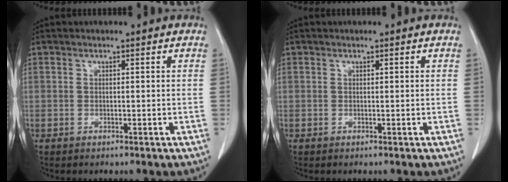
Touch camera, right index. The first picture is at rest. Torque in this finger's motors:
{"motor_torque": [-0.06, 0.01, 0.02, 0.02]}